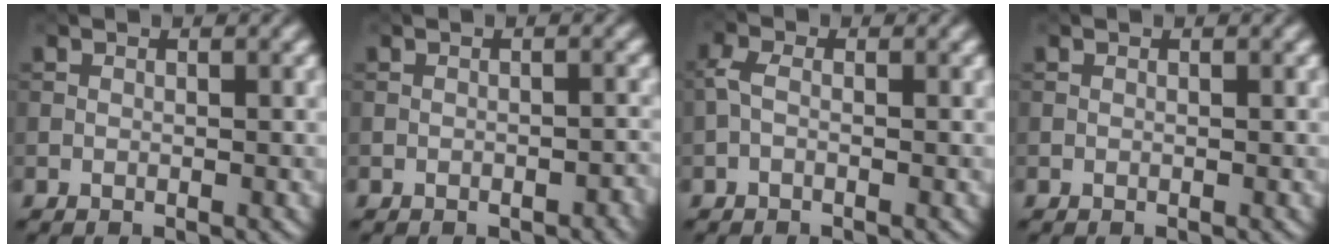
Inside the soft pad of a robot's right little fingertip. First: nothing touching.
{"total": 1.1, "force": [-0.6, 0.5, 0.8], "torque": [-0.014, 0.001, -0.006]}
{"total": 1.8, "force": [-0.5, 1.0, 1.4], "torque": [-0.037, 0.003, -0.016]}
{"total": 0.0}